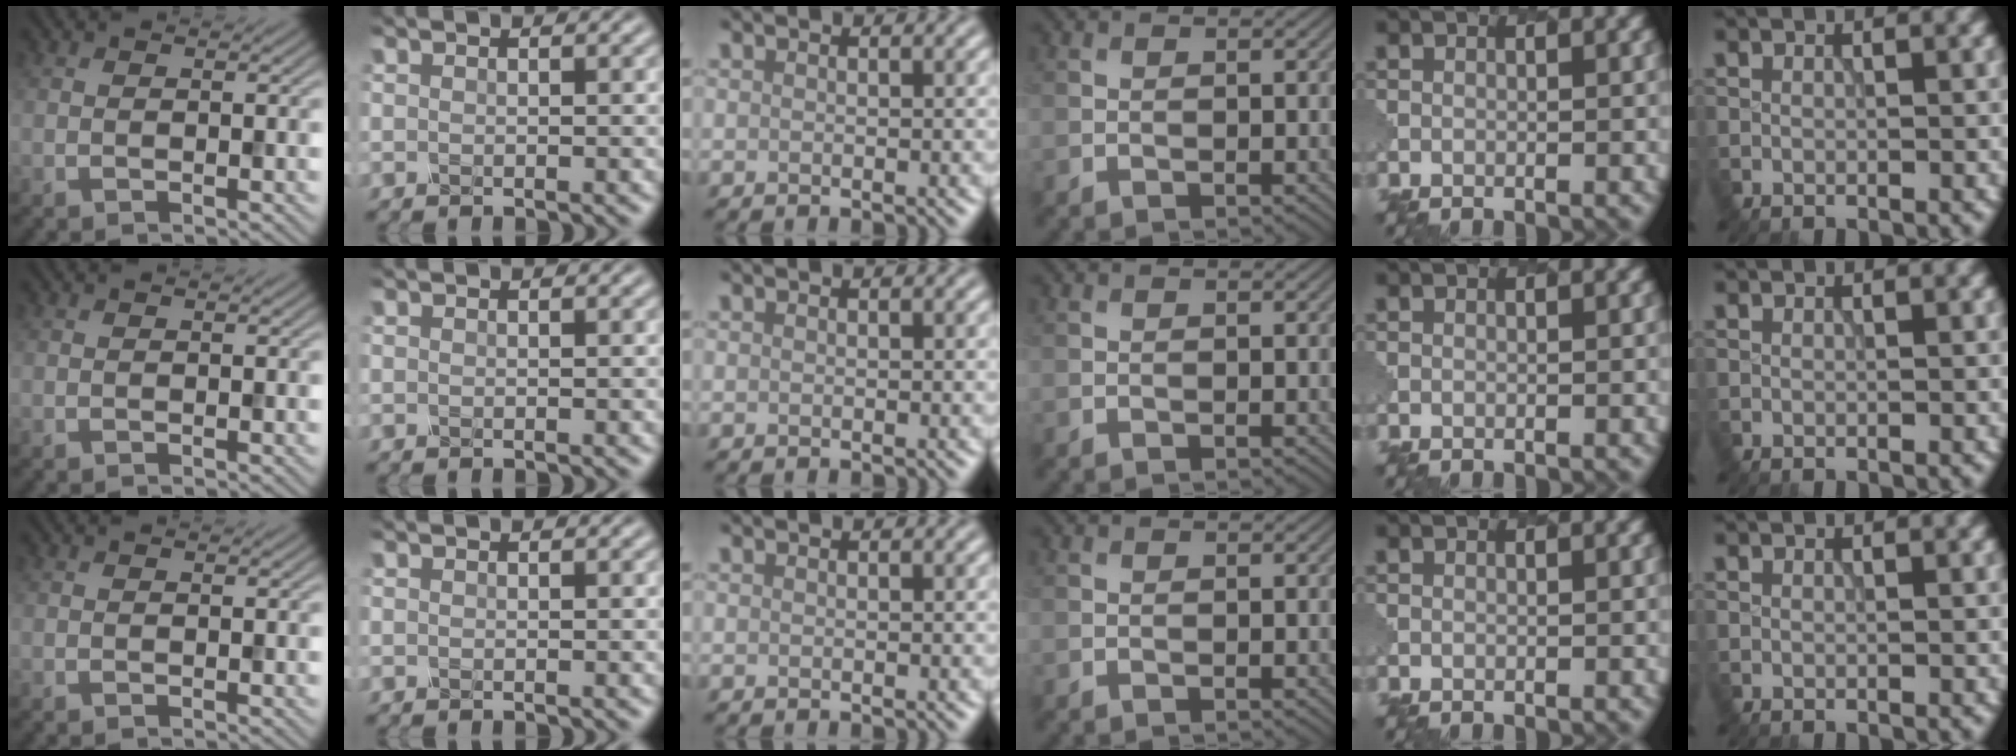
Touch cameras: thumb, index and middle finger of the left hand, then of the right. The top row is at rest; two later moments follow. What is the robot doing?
{"motion": "dispense", "object": "spray bottle"}